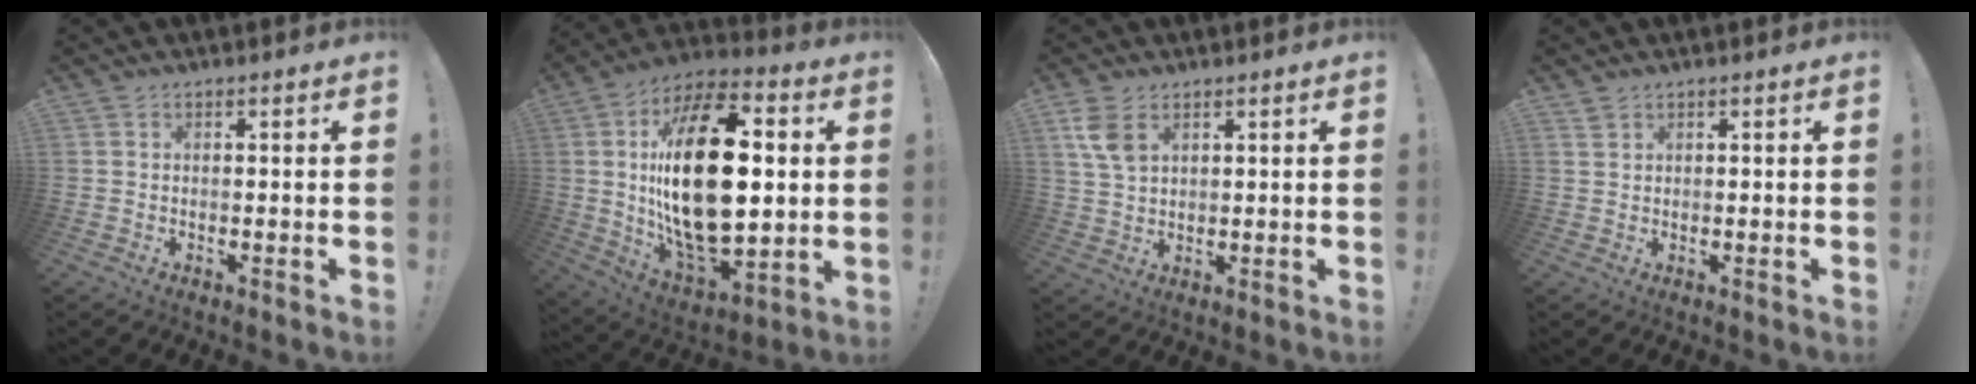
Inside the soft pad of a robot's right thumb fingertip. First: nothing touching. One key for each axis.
{"total": 31.2, "fx": 3.0, "fy": 16.5, "fz": 26.3, "tx": -0.487, "ty": -0.014, "tz": 0.051}
{"total": 6.8, "fx": 3.2, "fy": 4.1, "fz": 4.3, "tx": -0.082, "ty": -0.009, "tz": 0.062}
{"total": 1.2, "fx": 1.0, "fy": 0.6, "fz": 0.4, "tx": -0.002, "ty": -0.004, "tz": 0.018}